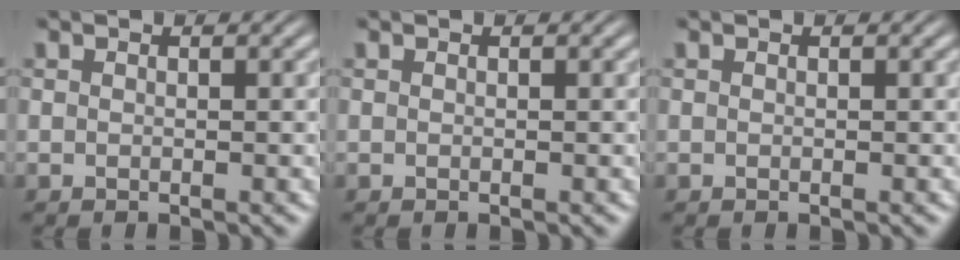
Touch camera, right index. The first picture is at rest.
{"total": 0.0}
{"total": 0.0}